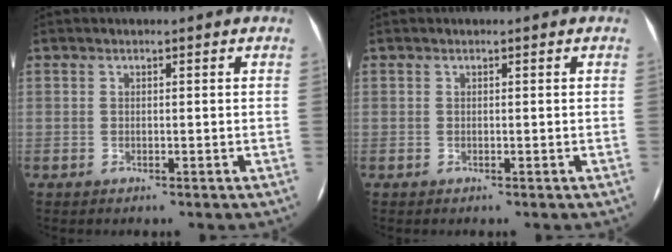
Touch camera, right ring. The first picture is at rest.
{"total": 0.0}